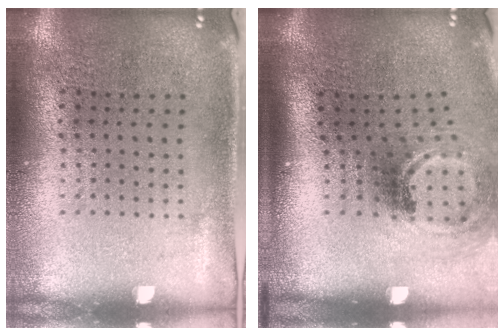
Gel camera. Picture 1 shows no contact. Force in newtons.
{"total": 2.0, "press": 1.3, "slide": 1.5}